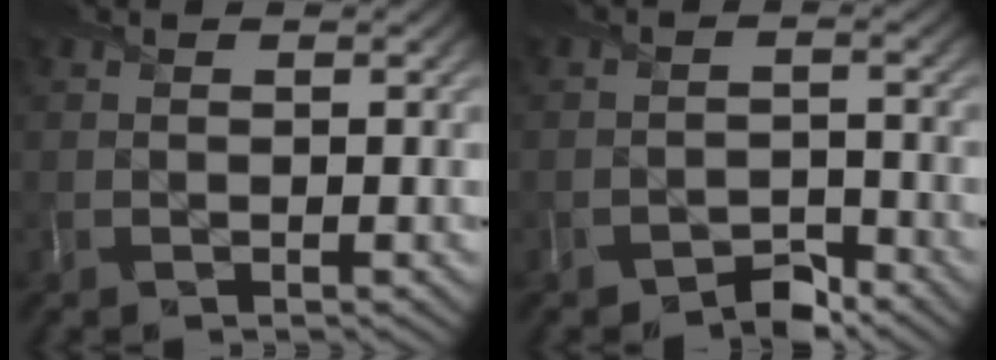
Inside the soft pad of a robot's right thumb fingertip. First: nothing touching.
{"total": 2.9, "force": [-2.6, 1.2, 0.8], "torque": [-0.011, 0.004, -0.051]}